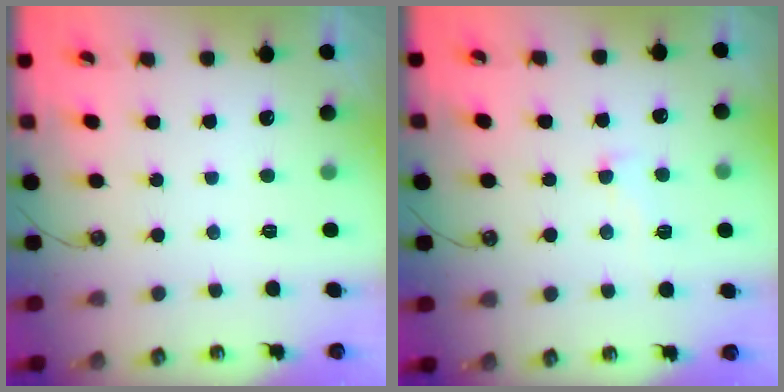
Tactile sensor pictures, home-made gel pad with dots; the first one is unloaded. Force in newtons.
{"total": 2.1, "press": 2.1, "slide": 0.6}